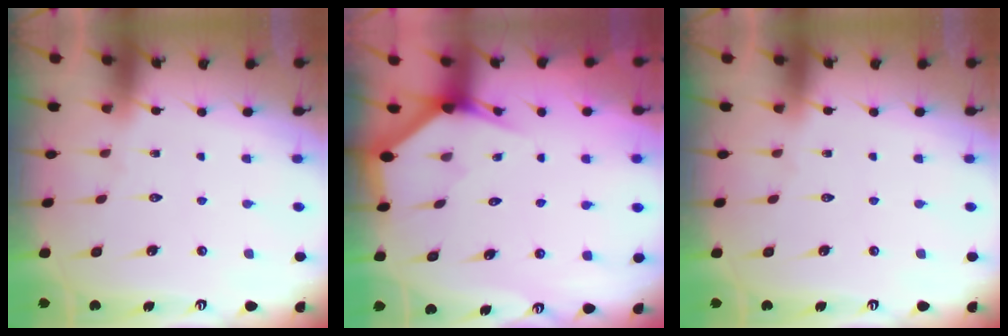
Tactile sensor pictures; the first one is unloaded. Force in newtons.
{"total": 2.7, "press": 2.7, "slide": 0.2}
{"total": 0.0}